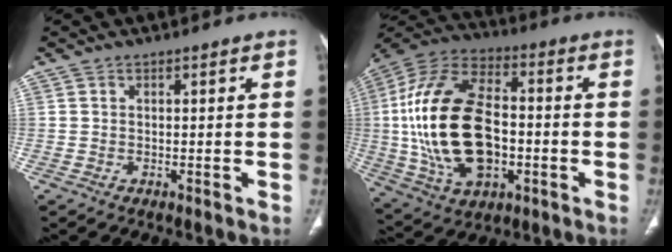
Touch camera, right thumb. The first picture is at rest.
{"total": 25.1, "force": [-2.0, 14.9, 20.2], "torque": [-0.388, 0.012, -0.026]}